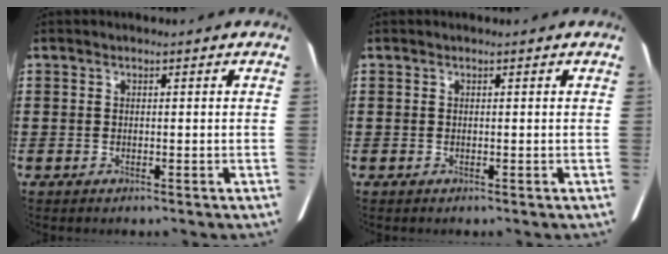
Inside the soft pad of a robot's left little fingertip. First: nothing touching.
{"total": 0.0}